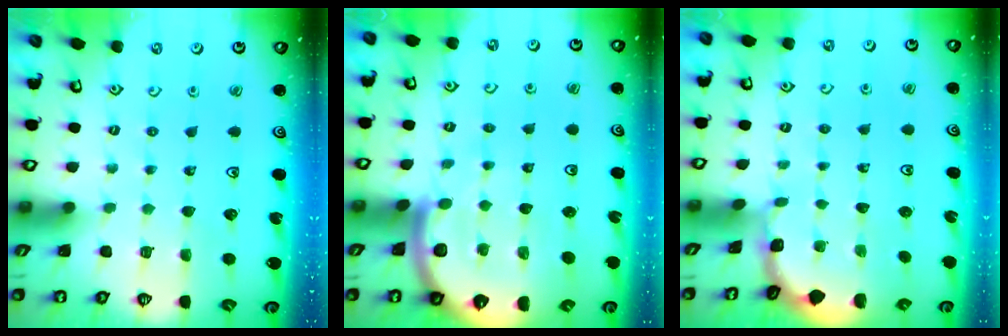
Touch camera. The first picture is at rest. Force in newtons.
{"total": 8.1, "press": 8.0, "slide": 1.0}
{"total": 0.9, "press": 0.8, "slide": 0.2}